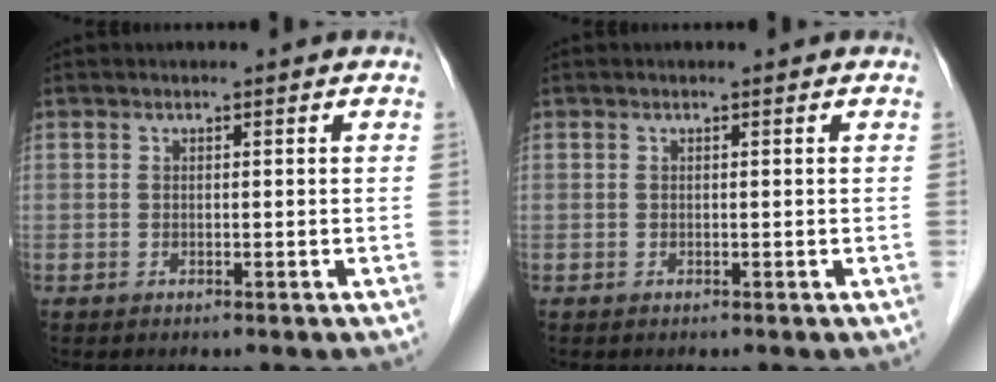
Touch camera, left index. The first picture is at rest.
{"total": 0.0}